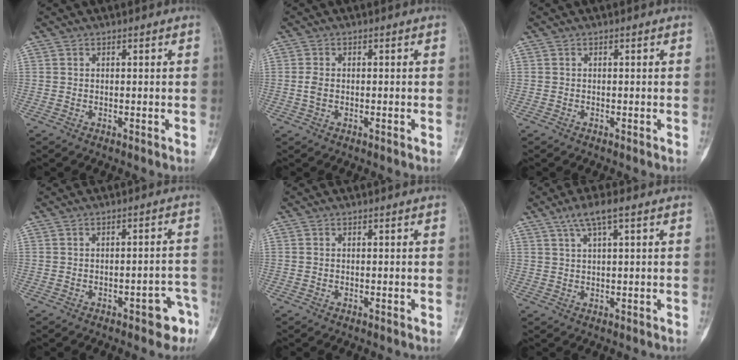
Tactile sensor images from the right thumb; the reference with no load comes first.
{"total": 2.0, "force": [-0.3, 1.2, 1.5], "torque": [-0.041, 0.006, -0.009]}
{"total": 0.0}
{"total": 5.7, "force": [-3.3, 2.5, 4.0], "torque": [-0.025, 0.034, -0.035]}
{"total": 0.0}
{"total": 4.7, "force": [2.6, 0.7, 3.9], "torque": [-0.081, 0.006, 0.053]}